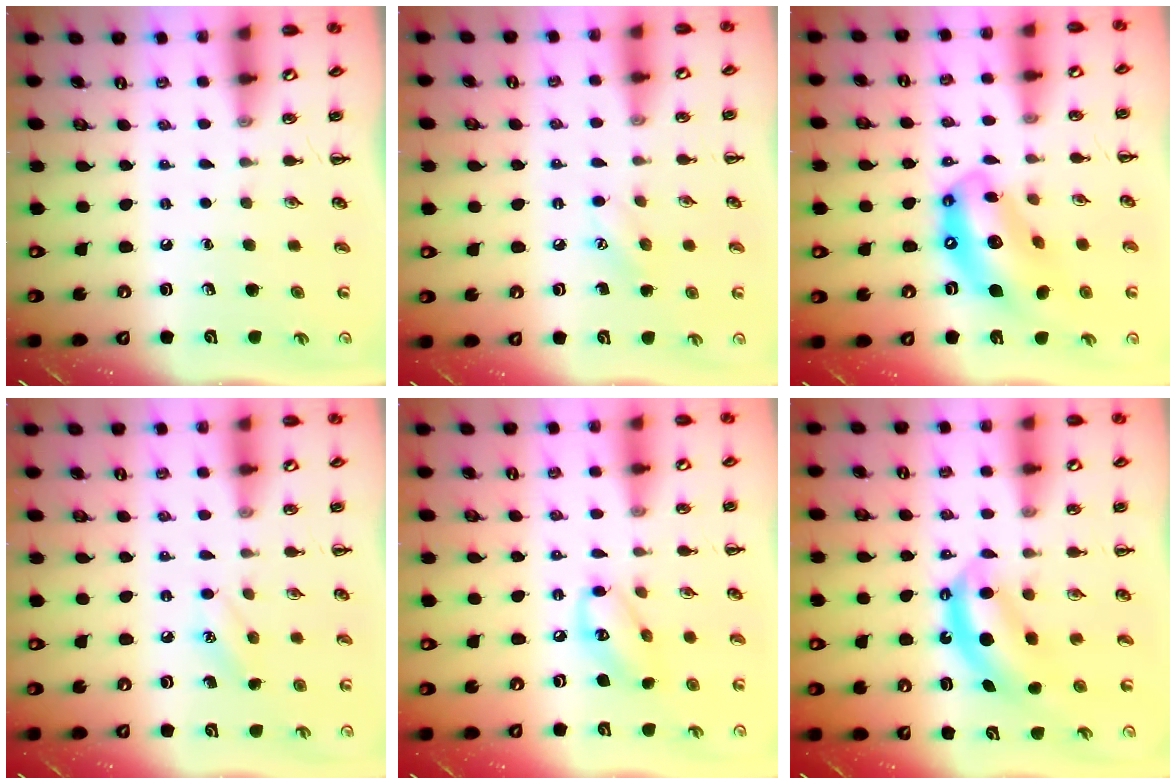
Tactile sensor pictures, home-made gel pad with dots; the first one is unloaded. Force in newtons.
{"total": 6.8, "press": 6.5, "slide": 1.7}
{"total": 14.4, "press": 13.9, "slide": 4.0}
{"total": 9.0, "press": 8.8, "slide": 1.9}
{"total": 9.5, "press": 9.4, "slide": 1.3}
{"total": 7.8, "press": 7.7, "slide": 1.3}